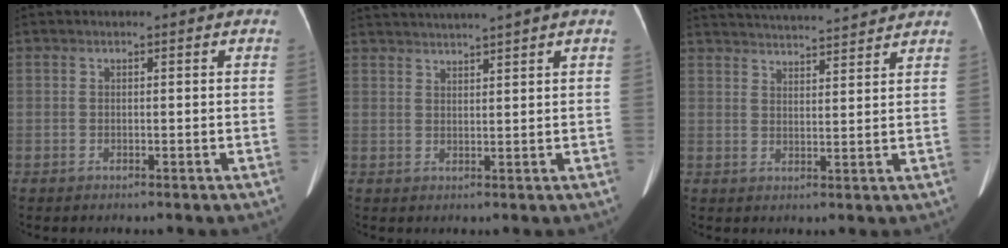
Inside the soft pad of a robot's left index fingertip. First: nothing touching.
{"total": 7.0, "force": [6.1, -1.2, 3.3], "torque": [-0.051, 0.024, 0.088]}
{"total": 13.3, "force": [12.7, 0.6, 4.1], "torque": [-0.076, 0.024, 0.181]}